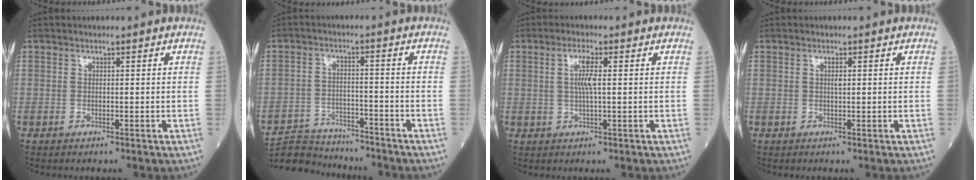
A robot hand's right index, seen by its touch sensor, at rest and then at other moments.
{"total": 9.6, "force": [-9.3, 2.0, 1.1], "torque": [-0.021, 0.018, -0.153]}
{"total": 3.6, "force": [0.7, 0.3, 3.5], "torque": [-0.071, 0.003, 0.012]}
{"total": 0.9, "force": [0.2, 0.2, 0.8], "torque": [-0.015, 0.000, 0.003]}